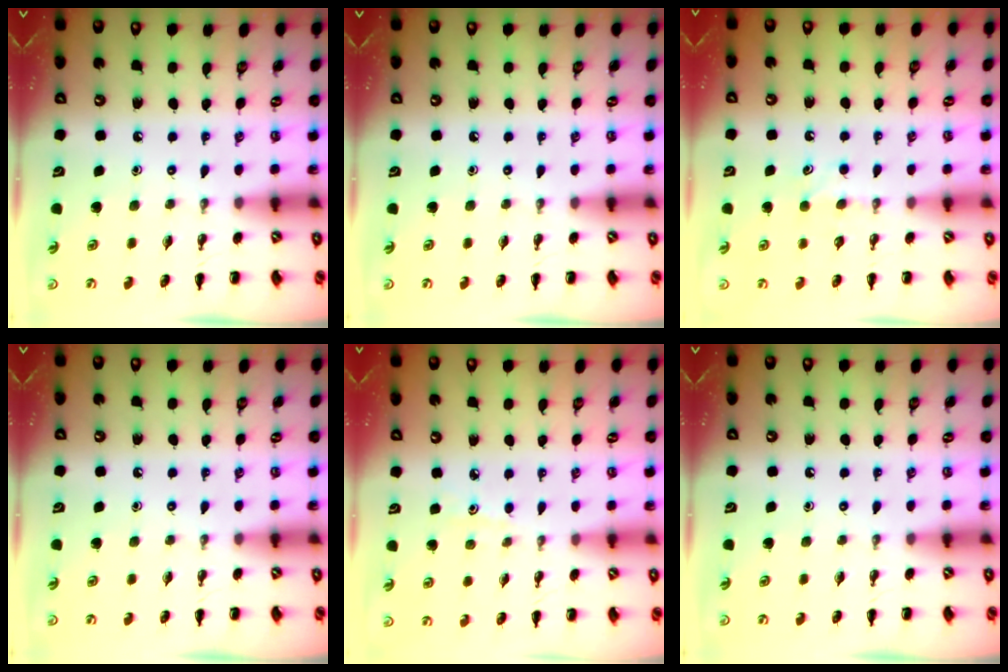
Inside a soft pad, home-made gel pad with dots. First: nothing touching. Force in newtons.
{"total": 0.0}
{"total": 3.9, "press": 3.6, "slide": 1.3}
{"total": 0.0}
{"total": 2.8, "press": 2.6, "slide": 0.9}
{"total": 0.0}